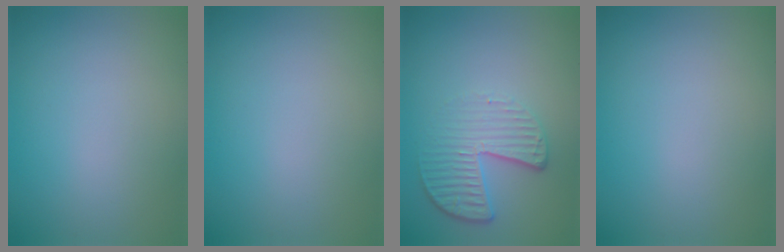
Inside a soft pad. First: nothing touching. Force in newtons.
{"total": 0.0}
{"total": 4.5, "press": 3.0, "slide": 3.3}
{"total": 0.0}